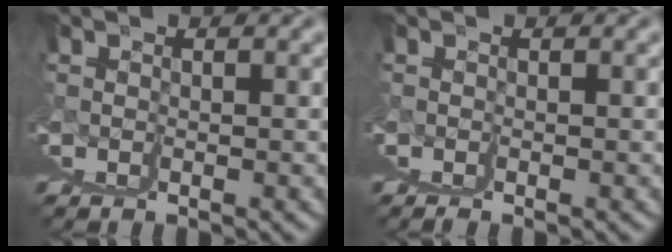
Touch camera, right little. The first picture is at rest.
{"total": 0.0}